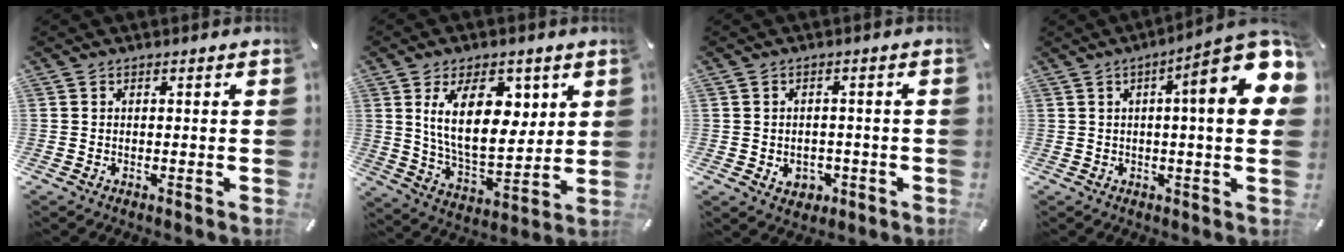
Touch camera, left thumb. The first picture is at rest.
{"total": 17.3, "force": [6.8, 9.5, 12.8], "torque": [-0.222, -0.016, 0.116]}
{"total": 4.1, "force": [-1.1, 3.5, 1.9], "torque": [-0.024, -0.003, -0.022]}
{"total": 17.5, "force": [5.5, 3.3, 16.3], "torque": [-0.228, -0.035, 0.070]}